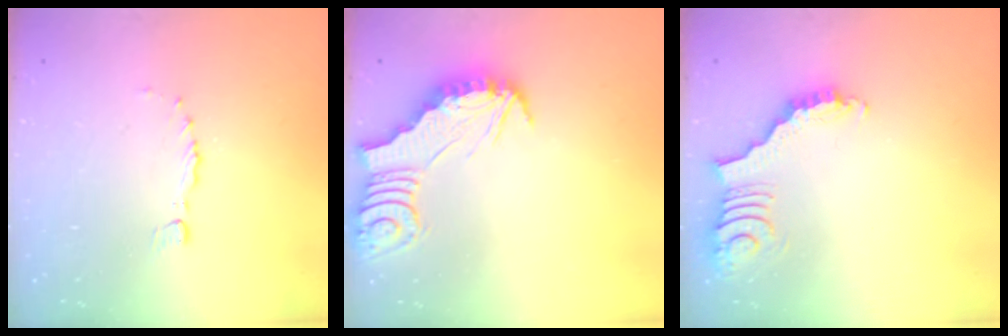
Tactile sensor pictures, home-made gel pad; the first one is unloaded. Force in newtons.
{"total": 2.8, "press": 2.8, "slide": 0.3}
{"total": 3.6, "press": 3.6, "slide": 0.6}